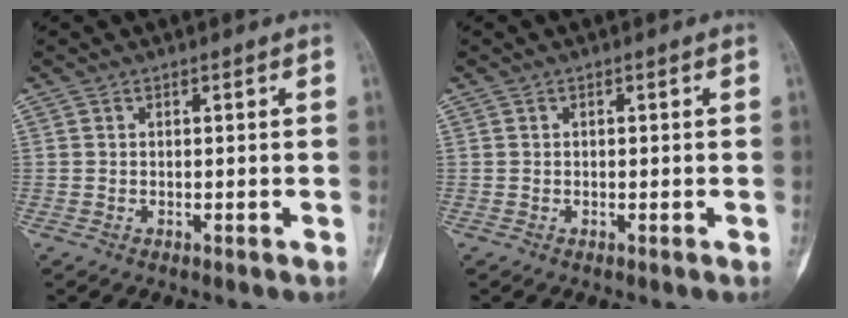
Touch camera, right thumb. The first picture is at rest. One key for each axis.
{"total": 0.0}